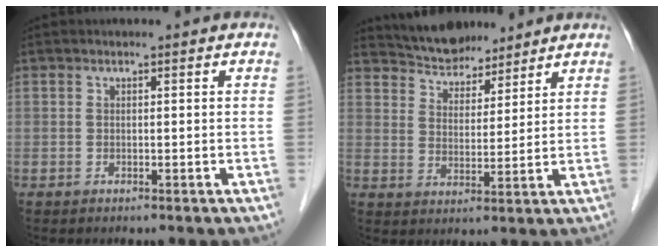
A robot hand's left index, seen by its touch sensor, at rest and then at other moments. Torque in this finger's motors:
{"motor_torque": [0.11, -0.39, 0.16, 0.02]}